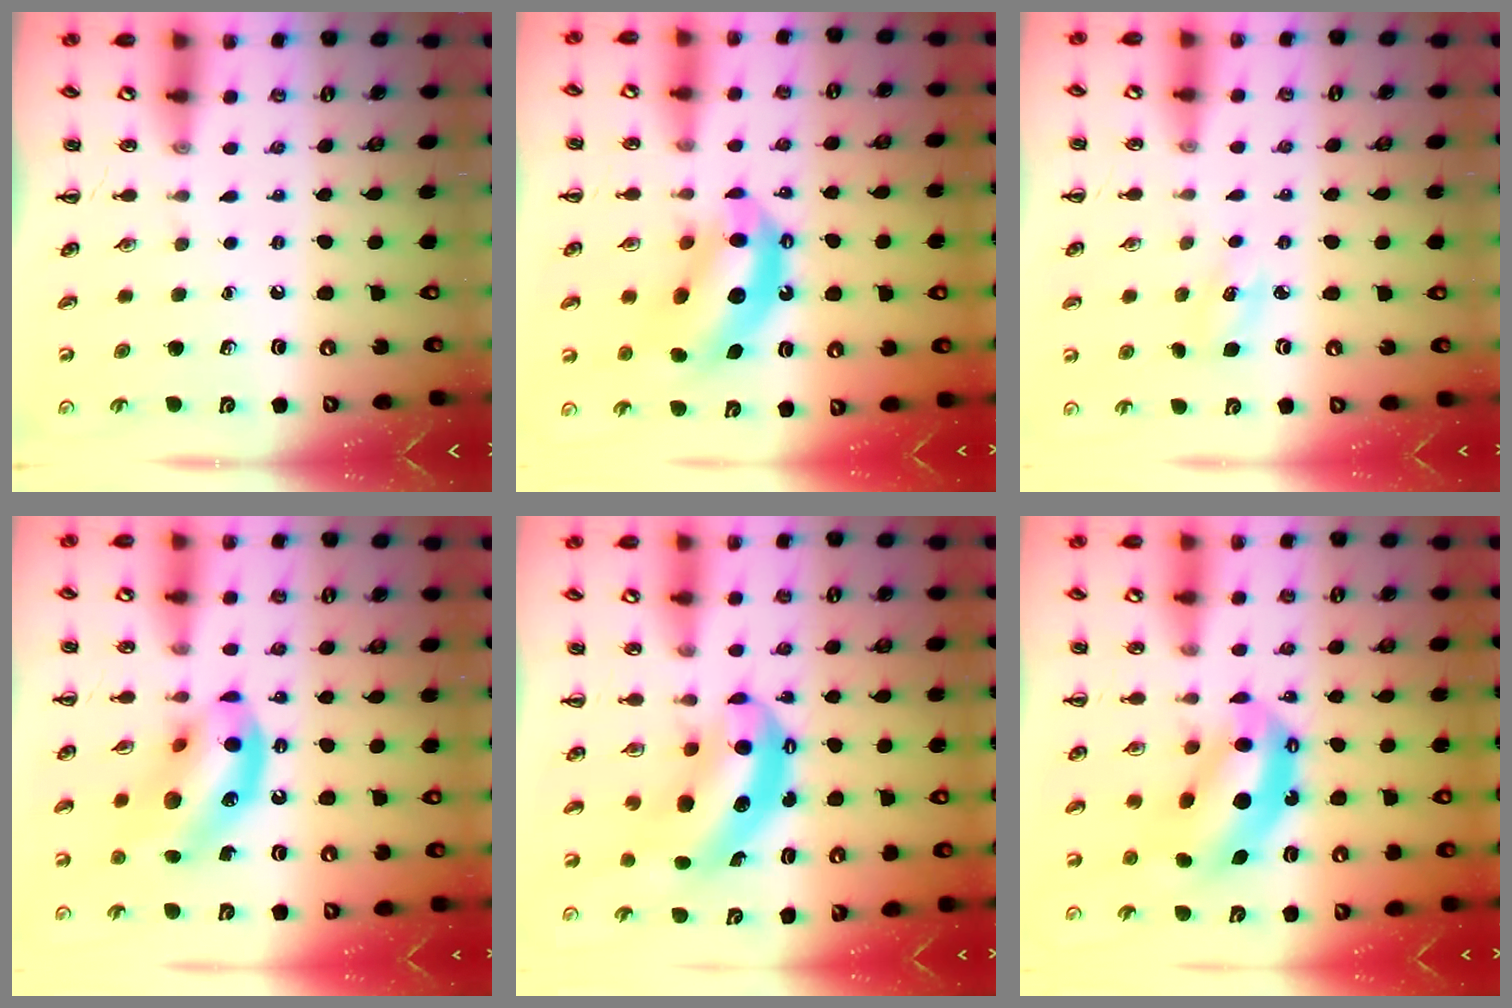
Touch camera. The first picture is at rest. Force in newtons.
{"total": 12.4, "press": 12.0, "slide": 3.2}
{"total": 3.9, "press": 3.7, "slide": 1.1}
{"total": 15.5, "press": 15.1, "slide": 3.4}
{"total": 8.8, "press": 8.6, "slide": 1.6}
{"total": 12.6, "press": 12.2, "slide": 3.3}